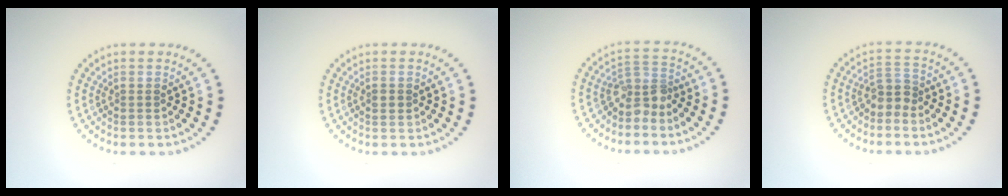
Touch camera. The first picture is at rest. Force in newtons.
{"total": 1.1, "press": 1.1, "slide": 0.1}
{"total": 2.6, "press": 1.9, "slide": 1.8}
{"total": 2.2, "press": 1.7, "slide": 1.3}